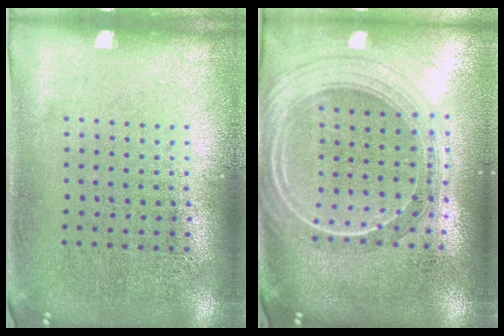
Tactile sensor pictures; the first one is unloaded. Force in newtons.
{"total": 2.5, "press": 2.1, "slide": 1.3}